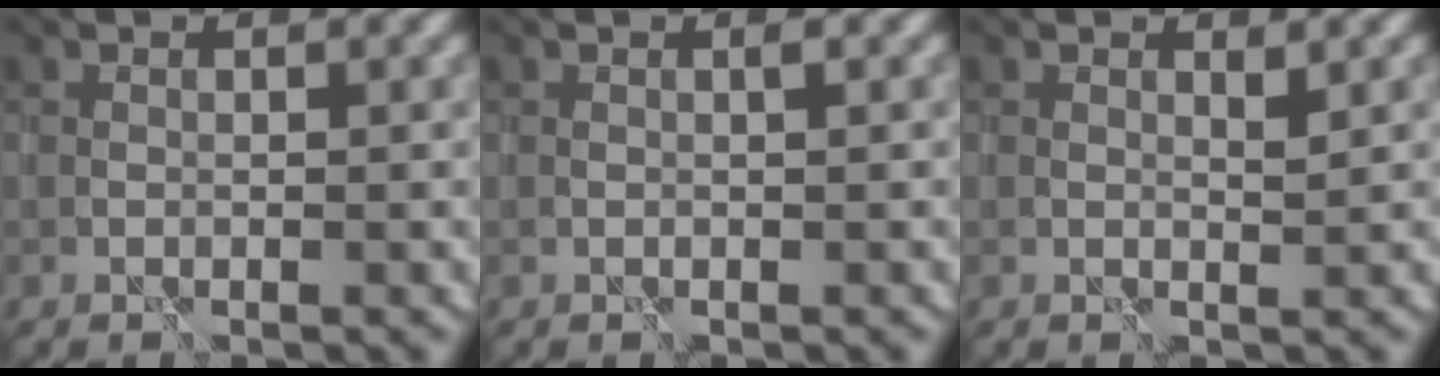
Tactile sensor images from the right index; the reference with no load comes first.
{"total": 0.5, "force": [0.1, 0.0, 0.5], "torque": [-0.008, 0.002, 0.002]}
{"total": 0.7, "force": [0.5, 0.1, 0.4], "torque": [-0.008, -0.003, 0.009]}